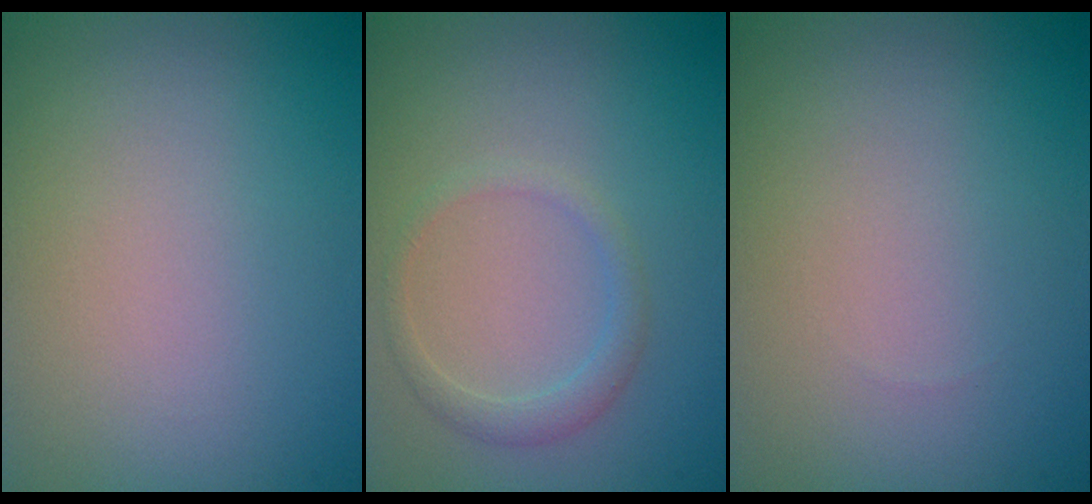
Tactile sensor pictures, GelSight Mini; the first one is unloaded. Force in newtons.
{"total": 1.5, "press": 1.5, "slide": 0.1}
{"total": 0.0}